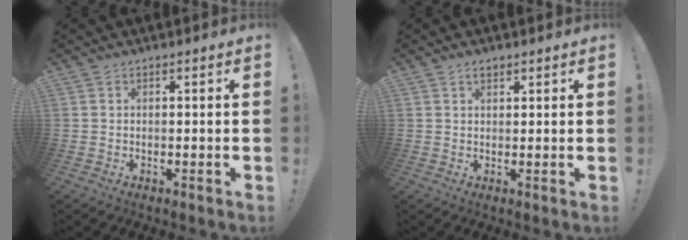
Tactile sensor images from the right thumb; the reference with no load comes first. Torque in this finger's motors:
{"motor_torque": [0.00, 0.00, 0.00, 0.00, 0.00]}